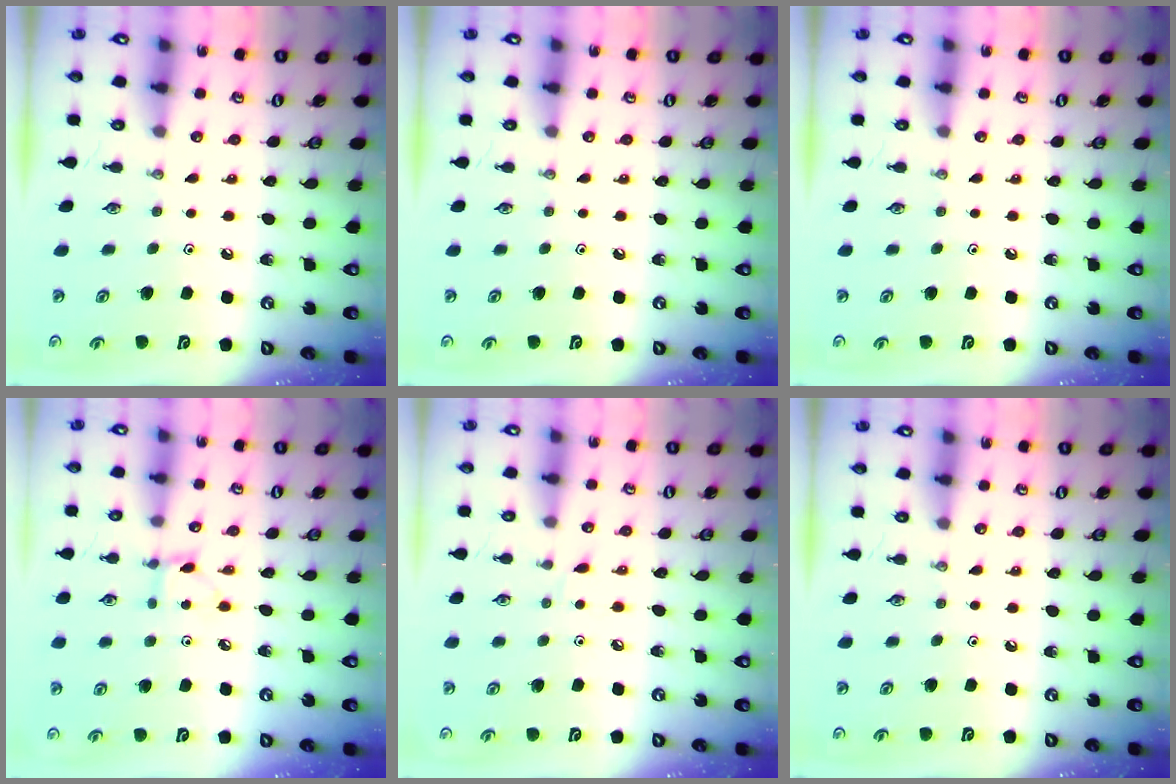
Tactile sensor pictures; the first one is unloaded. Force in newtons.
{"total": 0.0}
{"total": 0.0}
{"total": 3.5, "press": 3.4, "slide": 0.4}
{"total": 3.2, "press": 3.2, "slide": 0.4}
{"total": 0.0}